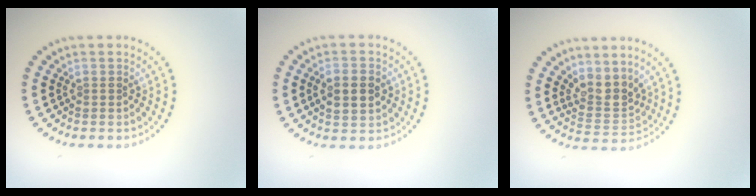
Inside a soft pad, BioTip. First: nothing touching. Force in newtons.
{"total": 3.9, "press": 3.9, "slide": 0.2}
{"total": 3.1, "press": 2.4, "slide": 2.0}